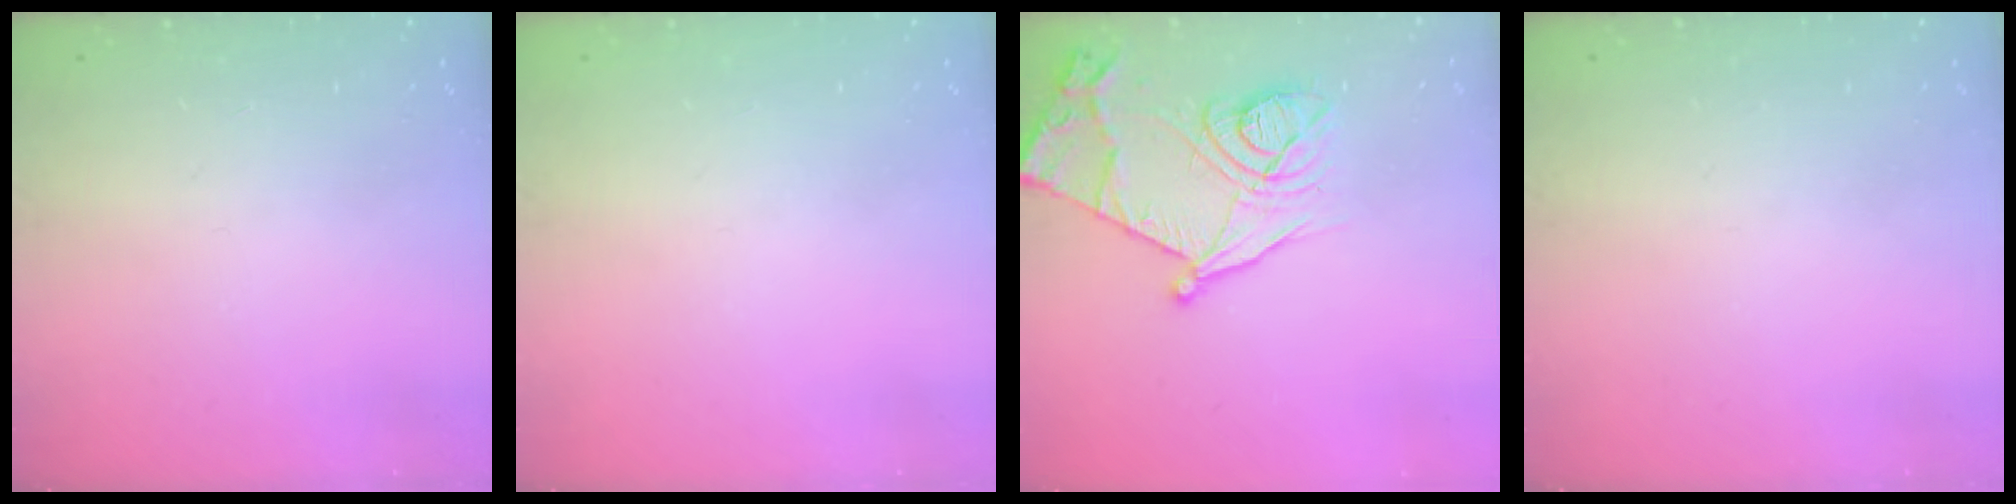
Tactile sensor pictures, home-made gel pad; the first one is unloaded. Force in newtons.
{"total": 0.0}
{"total": 17.1, "press": 17.1, "slide": 1.2}
{"total": 0.0}